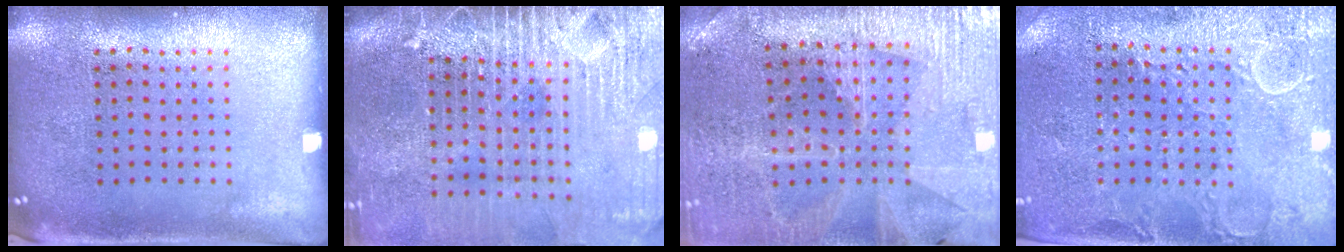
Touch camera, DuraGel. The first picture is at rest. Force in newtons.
{"total": 4.3, "press": 3.7, "slide": 2.2}
{"total": 2.0, "press": 2.0, "slide": 0.3}
{"total": 2.8, "press": 2.8, "slide": 0.5}